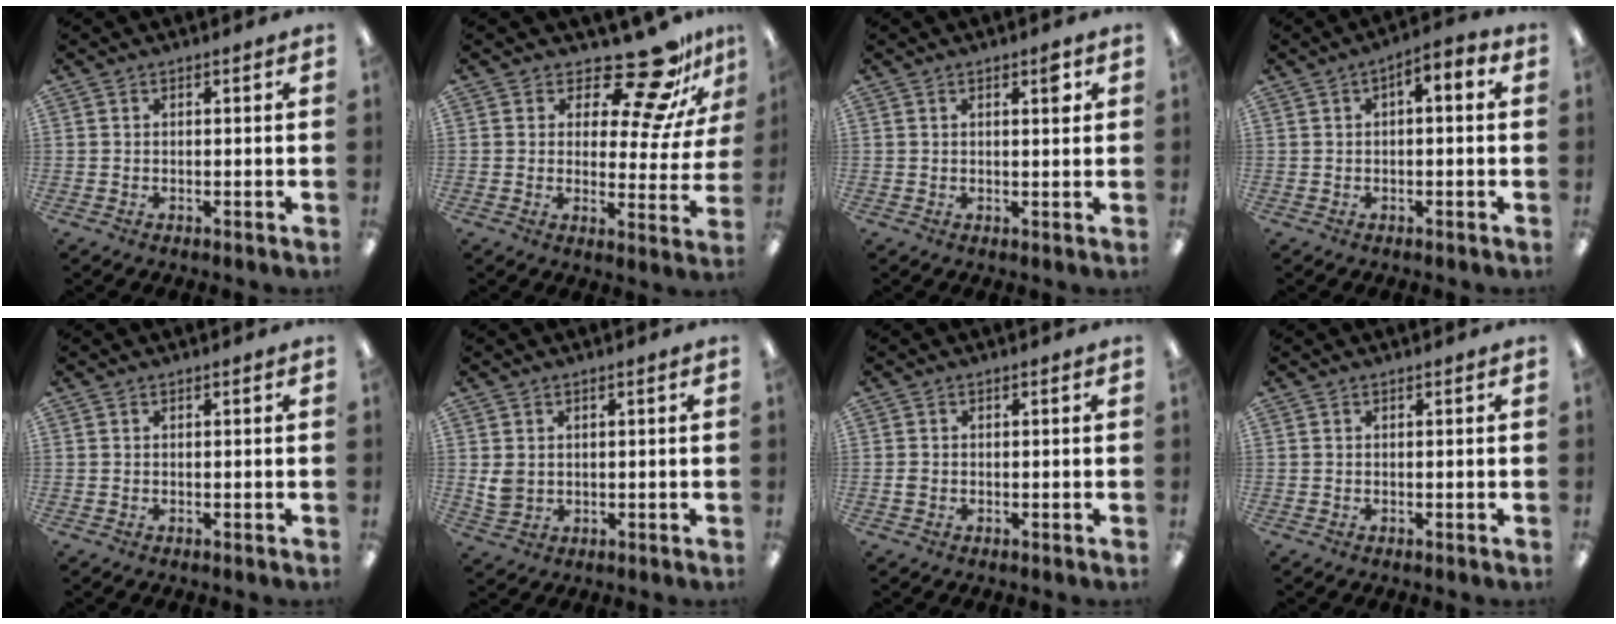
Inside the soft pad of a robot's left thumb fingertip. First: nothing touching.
{"total": 15.0, "force": [12.4, 4.0, 7.3], "torque": [-0.118, -0.103, 0.210]}
{"total": 3.7, "force": [1.6, 1.5, 3.0], "torque": [-0.031, -0.007, 0.018]}
{"total": 3.1, "force": [-0.8, 1.7, 2.5], "torque": [-0.042, 0.015, -0.016]}
{"total": 0.0}
{"total": 4.0, "force": [0.8, 3.4, 2.0], "torque": [-0.030, 0.002, 0.017]}
{"total": 1.3, "force": [-0.4, 1.0, 0.7], "torque": [-0.012, 0.004, -0.008]}
{"total": 0.0}